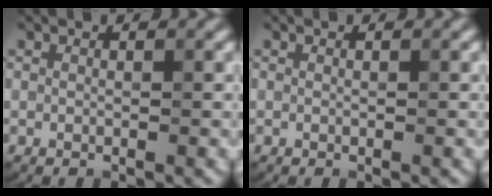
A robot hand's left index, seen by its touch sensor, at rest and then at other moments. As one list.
[{"total": 0.0}]